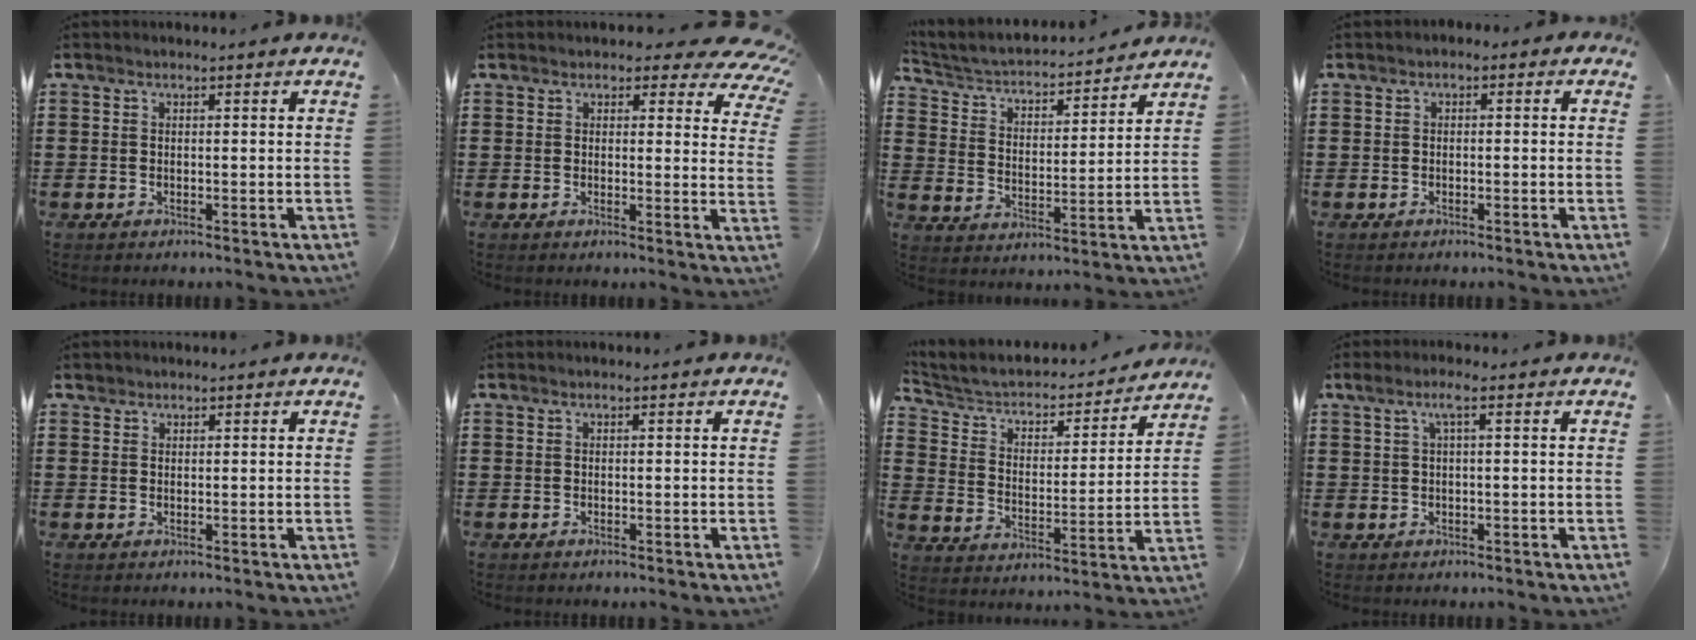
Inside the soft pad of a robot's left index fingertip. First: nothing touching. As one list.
[{"total": 3.5, "force": [2.6, 1.5, 1.8], "torque": [-0.025, -0.012, 0.041]}, {"total": 3.3, "force": [3.1, 0.9, 0.9], "torque": [-0.038, -0.027, 0.043]}, {"total": 1.0, "force": [-0.9, 0.5, 0.2], "torque": [-0.008, 0.003, -0.020]}, {"total": 1.0, "force": [0.9, 0.5, 0.1], "torque": [-0.004, 0.002, 0.018]}, {"total": 0.0}, {"total": 3.6, "force": [3.1, 1.6, 1.1], "torque": [-0.043, -0.027, 0.041]}, {"total": 2.6, "force": [0.7, 0.2, 2.5], "torque": [-0.047, 0.003, 0.011]}]